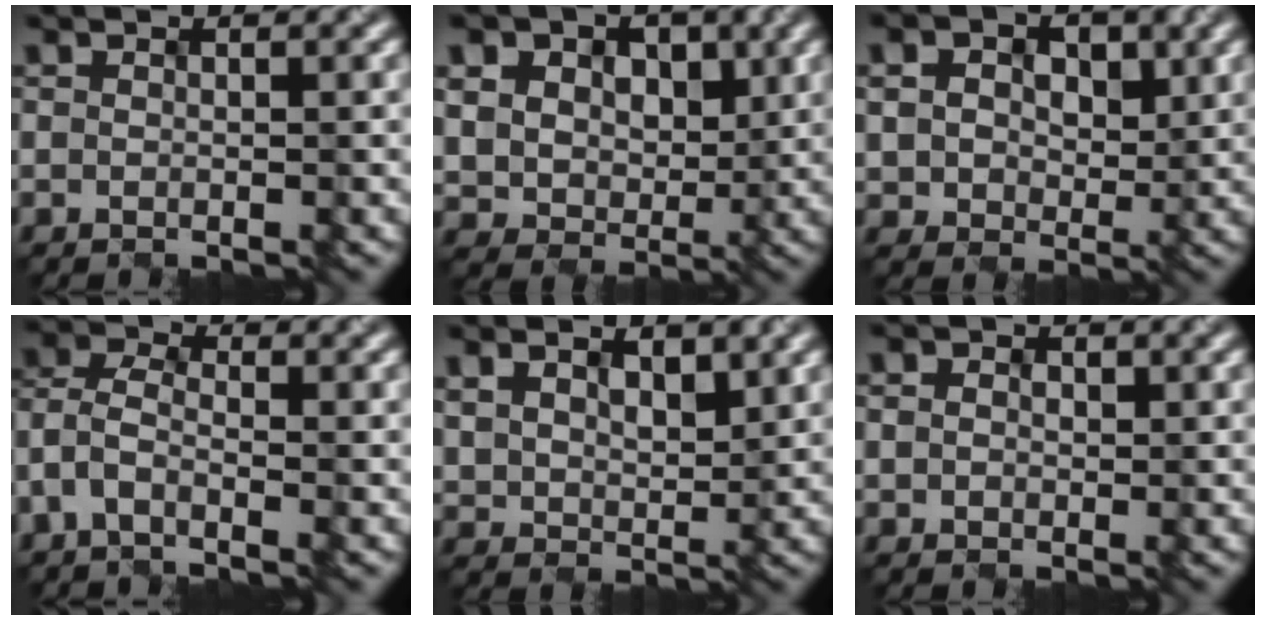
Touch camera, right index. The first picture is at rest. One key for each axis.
{"total": 9.3, "fx": 3.3, "fy": 7.6, "fz": 4.3, "tx": -0.086, "ty": 0.014, "tz": 0.053}
{"total": 6.7, "fx": 2.2, "fy": 5.2, "fz": 3.6, "tx": -0.092, "ty": 0.013, "tz": 0.029}
{"total": 3.4, "fx": -2.1, "fy": 1.7, "fz": 2.2, "tx": -0.053, "ty": 0.009, "tz": -0.054}
{"total": 4.0, "fx": 1.7, "fy": 2.6, "fz": 2.6, "tx": -0.060, "ty": -0.004, "tz": 0.032}
{"total": 2.0, "fx": 0.3, "fy": 1.8, "fz": 0.8, "tx": -0.017, "ty": 0.006, "tz": -0.003}